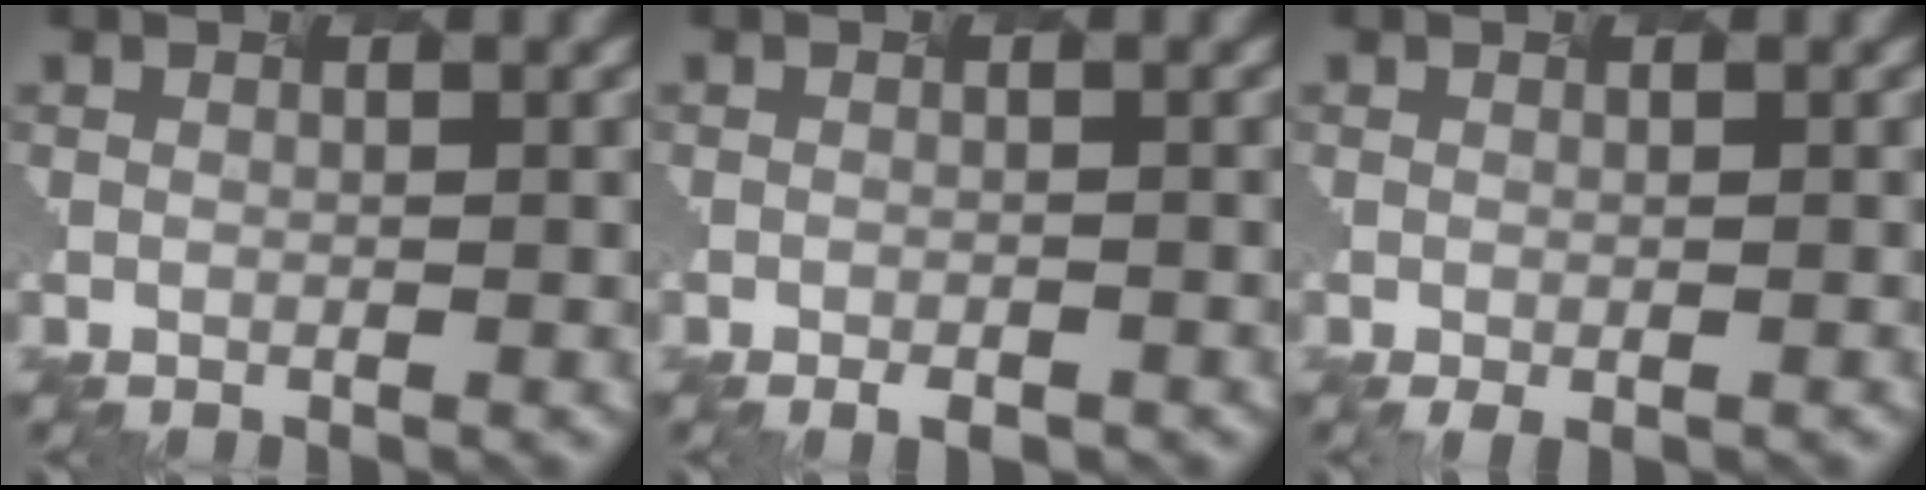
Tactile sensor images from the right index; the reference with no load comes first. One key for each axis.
{"total": 2.0, "fx": -1.6, "fy": -0.1, "fz": 1.1, "tx": -0.016, "ty": -0.006, "tz": 0.011}
{"total": 1.4, "fx": -1.0, "fy": -0.1, "fz": 0.9, "tx": -0.016, "ty": -0.001, "tz": 0.015}